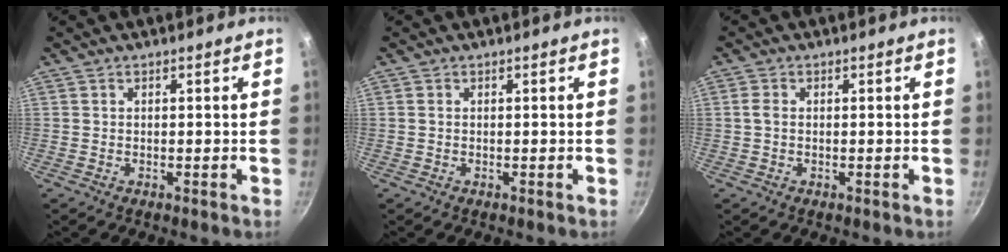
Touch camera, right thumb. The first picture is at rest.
{"total": 0.5, "force": [0.1, 0.4, 0.3], "torque": [-0.006, 0.001, 0.001]}
{"total": 1.9, "force": [0.1, 1.4, 1.3], "torque": [-0.027, 0.005, 0.000]}